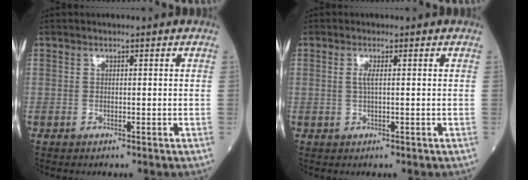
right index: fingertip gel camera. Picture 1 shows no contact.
{"total": 1.3, "force": [0.2, 0.0, 1.3], "torque": [-0.033, 0.000, 0.003]}